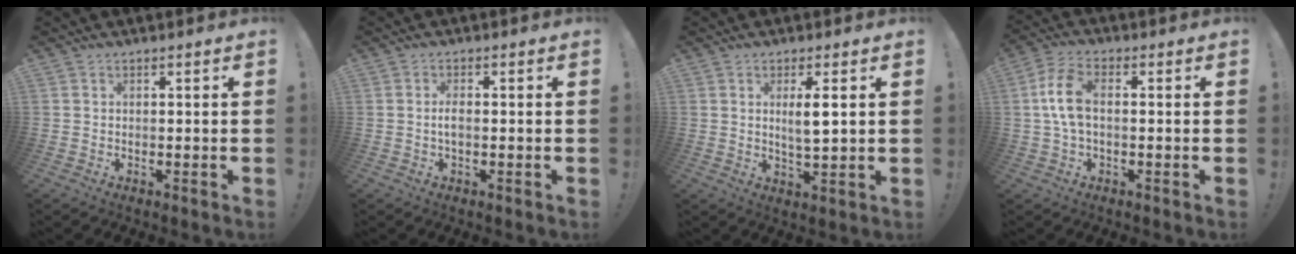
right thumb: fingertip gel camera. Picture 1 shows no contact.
{"total": 0.5, "force": [-0.3, 0.2, 0.4], "torque": [-0.016, 0.003, -0.003]}
{"total": 5.2, "force": [1.4, 1.1, 4.9], "torque": [-0.082, -0.009, 0.020]}
{"total": 9.1, "force": [0.4, 4.8, 7.7], "torque": [-0.159, 0.003, 0.012]}